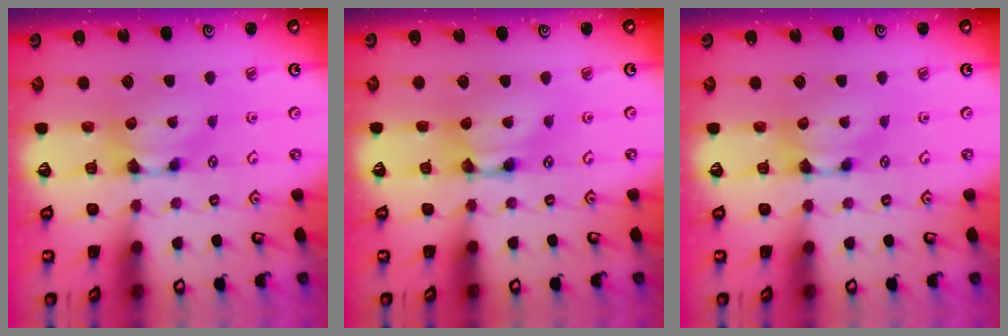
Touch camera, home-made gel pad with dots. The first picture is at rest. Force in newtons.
{"total": 2.2, "press": 2.2, "slide": 0.1}
{"total": 0.0}